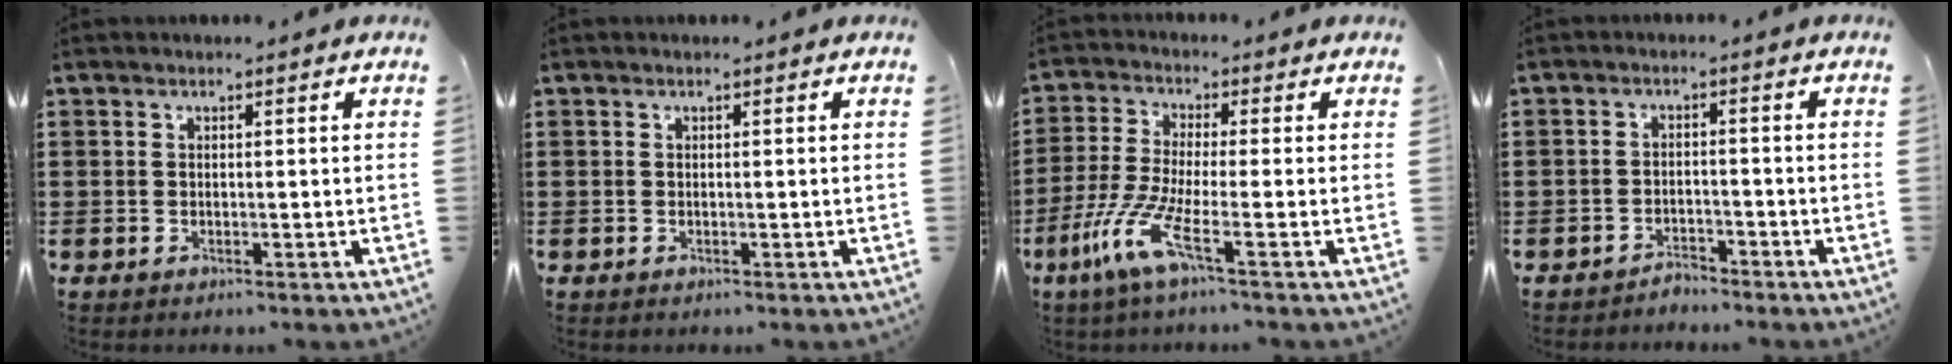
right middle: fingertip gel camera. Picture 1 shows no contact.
{"total": 0.0}
{"total": 7.7, "force": [-3.5, 0.7, 6.8], "torque": [-0.162, -0.017, -0.073]}
{"total": 2.5, "force": [-2.5, 0.3, -0.2], "torque": [-0.005, 0.003, -0.055]}